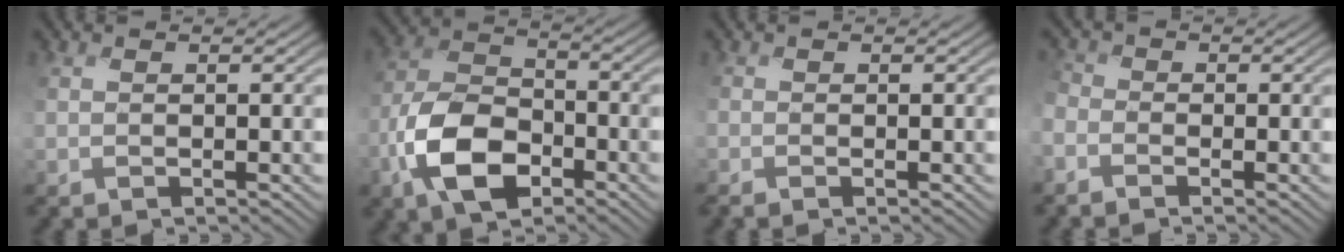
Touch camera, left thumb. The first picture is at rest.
{"total": 10.7, "force": [-4.9, 6.1, 7.2], "torque": [-0.161, -0.001, -0.107]}
{"total": 1.2, "force": [-0.9, 0.4, 0.6], "torque": [-0.021, -0.007, -0.022]}
{"total": 3.2, "force": [-2.1, 2.0, 1.3], "torque": [-0.046, -0.008, -0.052]}